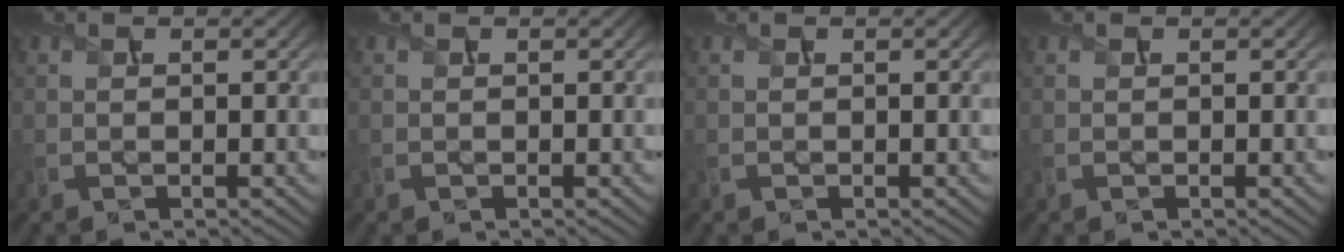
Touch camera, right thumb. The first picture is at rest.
{"total": 0.0}
{"total": 0.0}
{"total": 0.0}